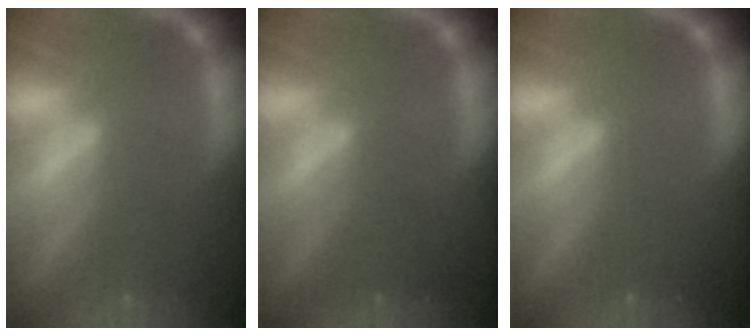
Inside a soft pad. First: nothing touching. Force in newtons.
{"total": 2.0}
{"total": 0.0}